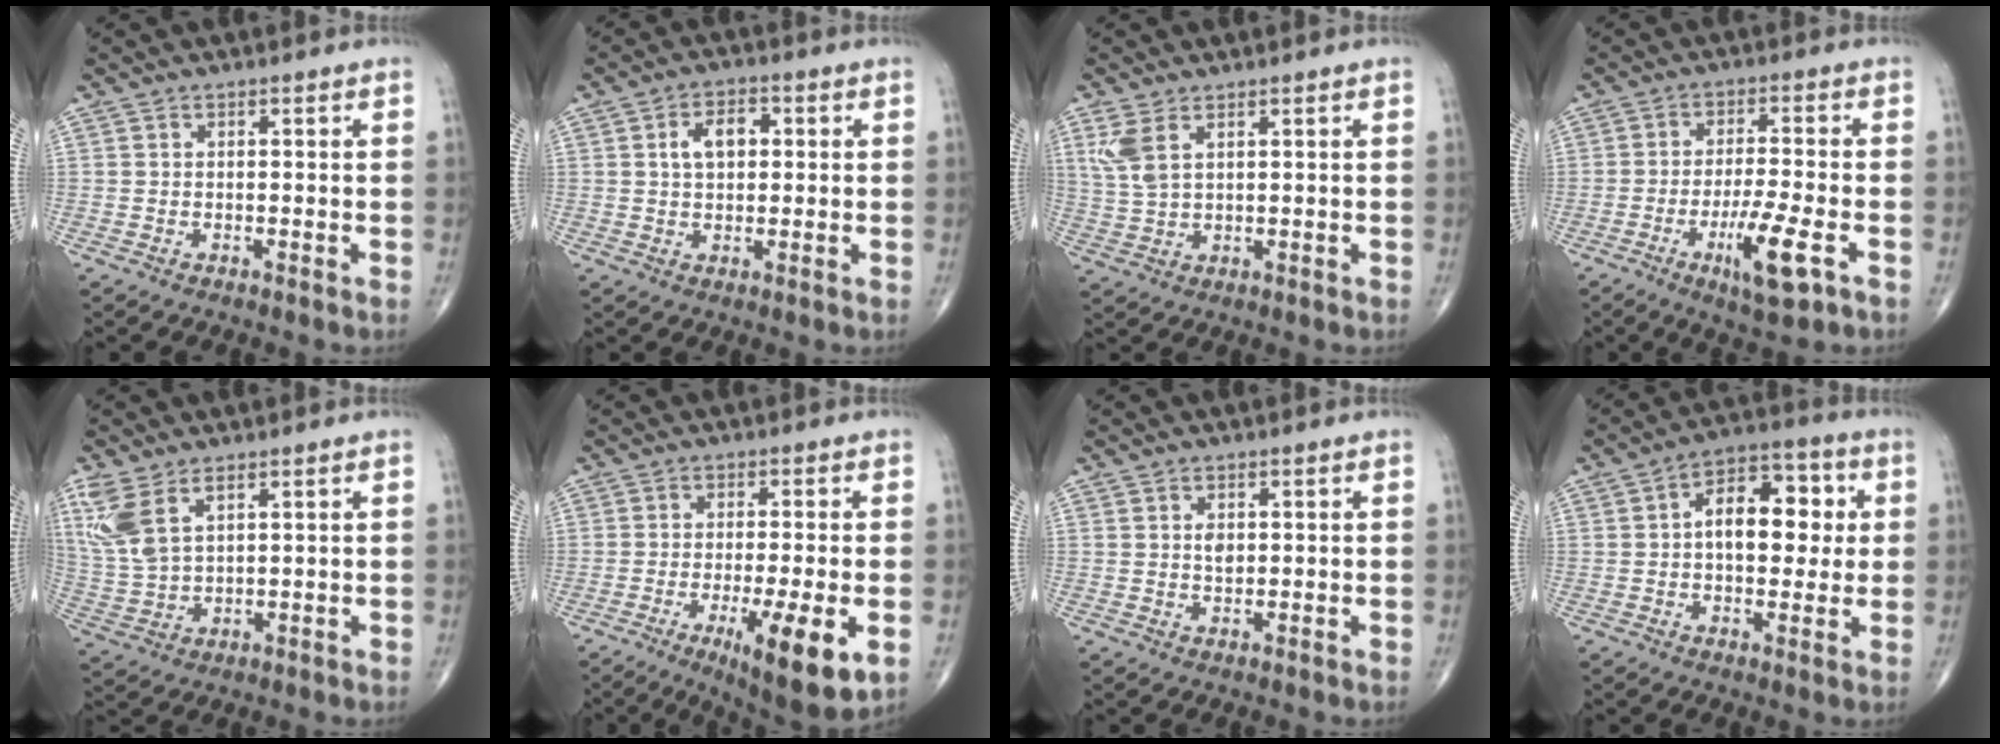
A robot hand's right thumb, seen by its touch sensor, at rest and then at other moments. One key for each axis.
{"total": 6.0, "fx": 1.2, "fy": 3.8, "fz": 4.5, "tx": -0.068, "ty": 0.010, "tz": 0.016}
{"total": 5.3, "fx": 2.5, "fy": 2.4, "fz": 4.0, "tx": -0.098, "ty": -0.003, "tz": 0.063}
{"total": 9.7, "fx": -4.1, "fy": 1.9, "fz": 8.6, "tx": -0.159, "ty": 0.004, "tz": -0.065}
{"total": 8.9, "fx": 4.4, "fy": 4.3, "fz": 6.5, "tx": -0.153, "ty": -0.004, "tz": 0.102}
{"total": 12.9, "fx": -4.5, "fy": 2.9, "fz": 11.8, "tx": -0.181, "ty": -0.017, "tz": -0.062}
{"total": 2.1, "fx": 0.5, "fy": 1.3, "fz": 1.6, "tx": -0.022, "ty": -0.003, "tz": 0.010}
{"total": 12.9, "fx": 1.5, "fy": 7.7, "fz": 10.3, "tx": -0.118, "ty": 0.022, "tz": 0.017}